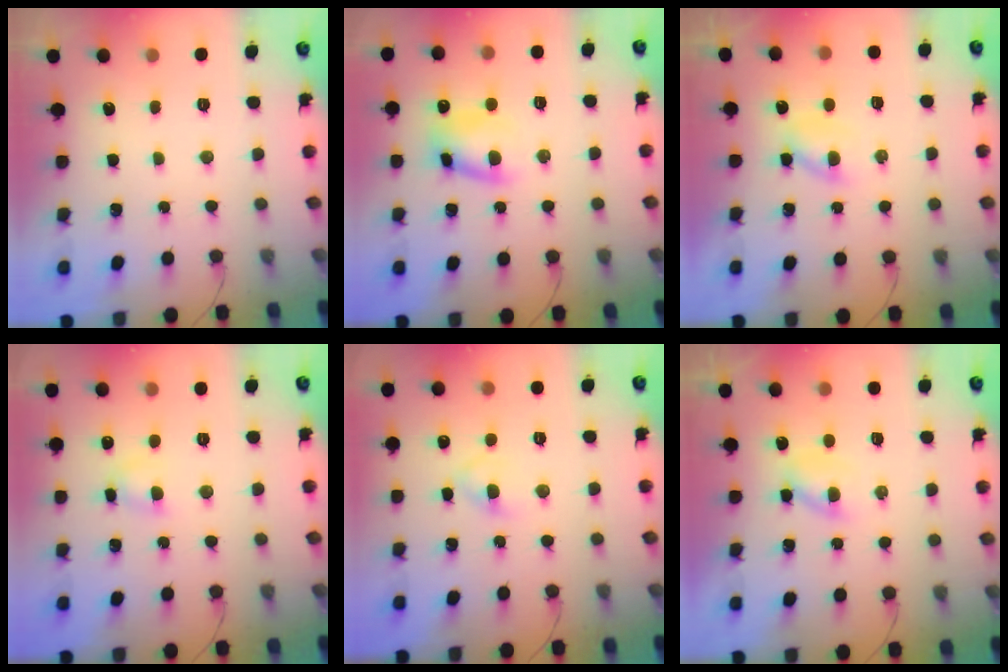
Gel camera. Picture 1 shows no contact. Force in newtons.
{"total": 8.5, "press": 8.4, "slide": 1.2}
{"total": 2.0, "press": 1.8, "slide": 0.9}
{"total": 2.7, "press": 2.5, "slide": 1.0}
{"total": 2.8, "press": 2.7, "slide": 0.9}
{"total": 2.0, "press": 1.8, "slide": 0.9}